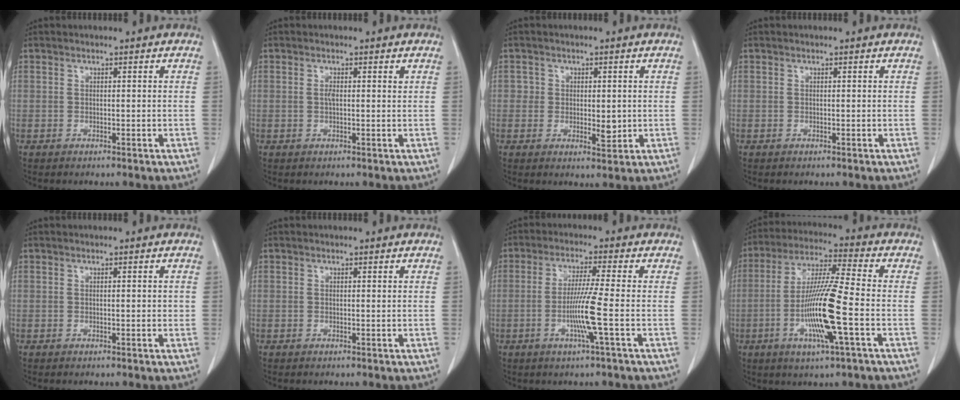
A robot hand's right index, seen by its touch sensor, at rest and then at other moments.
{"total": 1.5, "force": [0.4, 0.4, 1.4], "torque": [-0.028, 0.003, 0.006]}
{"total": 3.4, "force": [0.0, 2.4, 2.4], "torque": [-0.023, -0.002, 0.003]}
{"total": 0.0}
{"total": 0.9, "force": [0.0, 0.3, 0.9], "torque": [-0.010, 0.001, 0.001]}
{"total": 0.0}
{"total": 6.9, "force": [-1.8, -1.4, 6.5], "torque": [-0.126, -0.011, -0.038]}
{"total": 13.4, "force": [-3.6, 0.0, 12.9], "torque": [-0.256, -0.011, -0.073]}